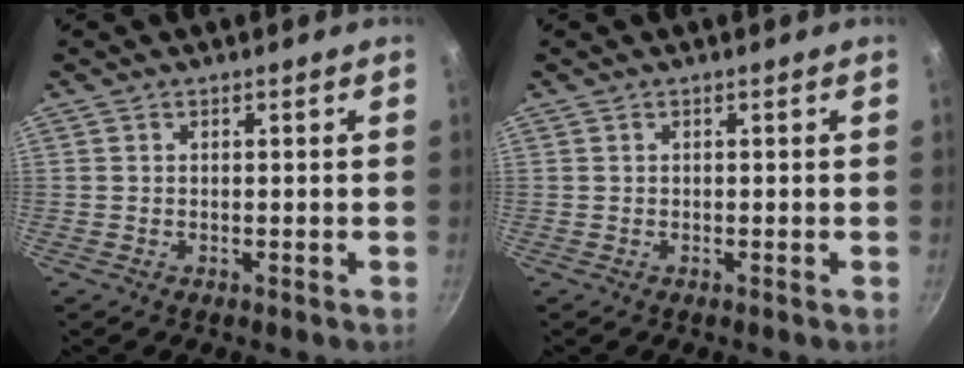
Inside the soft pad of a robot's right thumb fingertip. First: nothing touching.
{"total": 0.0}